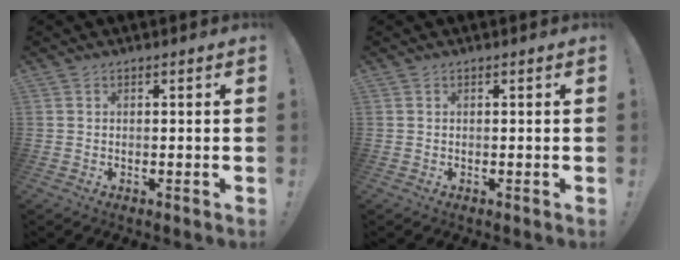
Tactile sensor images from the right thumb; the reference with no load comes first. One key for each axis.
{"total": 0.0}